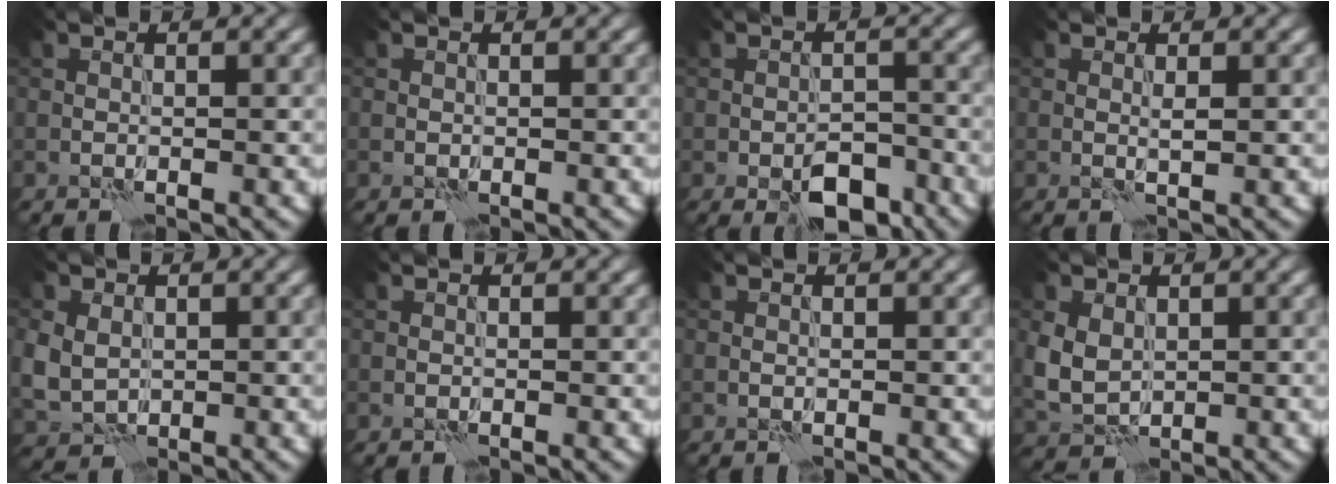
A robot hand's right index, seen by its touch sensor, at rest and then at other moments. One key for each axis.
{"total": 0.0}
{"total": 4.8, "fx": -3.0, "fy": 2.3, "fz": 3.0, "tx": -0.040, "ty": 0.000, "tz": -0.046}
{"total": 0.7, "fx": 0.5, "fy": 0.0, "fz": 0.5, "tx": -0.011, "ty": -0.001, "tz": 0.006}
{"total": 3.8, "fx": 0.2, "fy": 3.2, "fz": 1.9, "tx": -0.053, "ty": -0.007, "tz": 0.012}
{"total": 0.0}
{"total": 0.0}
{"total": 3.7, "fx": 0.6, "fy": 3.0, "fz": 2.2, "tx": -0.058, "ty": -0.005, "tz": 0.014}